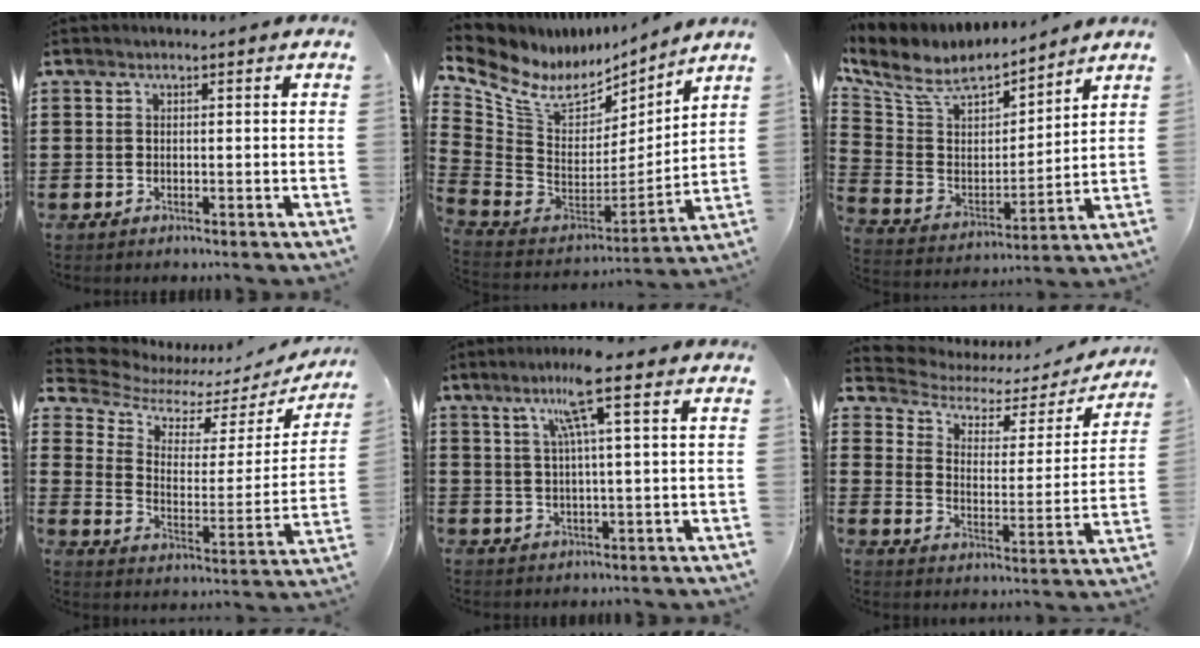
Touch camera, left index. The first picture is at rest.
{"total": 8.5, "force": [5.8, 4.6, 4.3], "torque": [-0.127, -0.045, 0.102]}
{"total": 8.4, "force": [6.8, 3.6, 3.5], "torque": [-0.106, -0.038, 0.116]}
{"total": 7.6, "force": [6.7, 2.6, 2.4], "torque": [-0.076, -0.050, 0.117]}
{"total": 7.7, "force": [3.8, 0.1, 6.7], "torque": [-0.138, 0.007, 0.061]}
{"total": 3.9, "force": [3.0, 2.1, 1.5], "torque": [-0.053, -0.021, 0.044]}